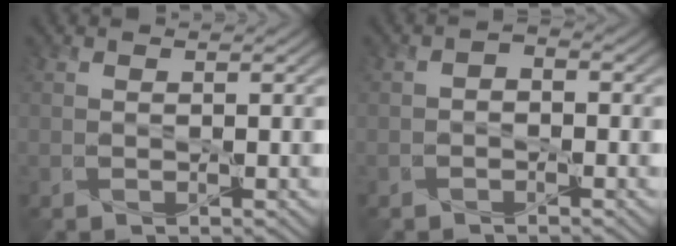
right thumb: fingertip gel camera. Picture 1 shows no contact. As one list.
[{"total": 1.5, "force": [-0.8, 1.0, 0.7], "torque": [-0.013, 0.002, -0.019]}]